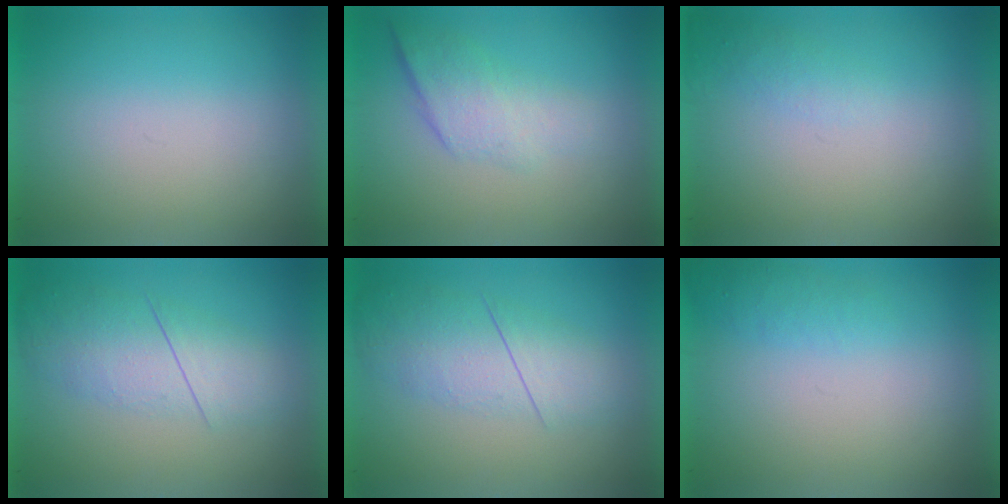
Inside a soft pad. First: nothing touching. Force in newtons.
{"total": 2.2}
{"total": 1.3}
{"total": 3.0}
{"total": 3.0}
{"total": 1.4}